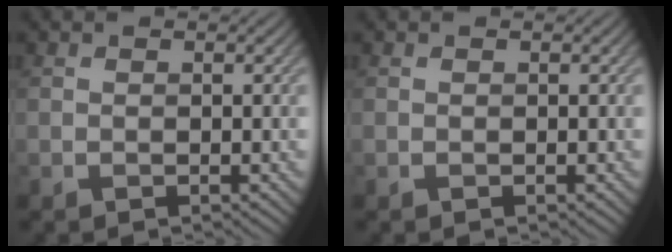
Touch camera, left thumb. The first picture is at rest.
{"total": 0.0}